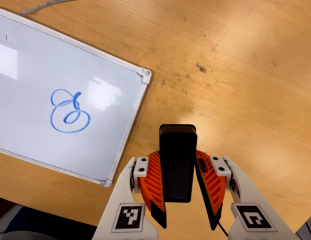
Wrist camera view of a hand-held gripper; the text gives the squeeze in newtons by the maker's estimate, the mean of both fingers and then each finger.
{"total": 7.5, "left": 6.1, "right": 9.0}